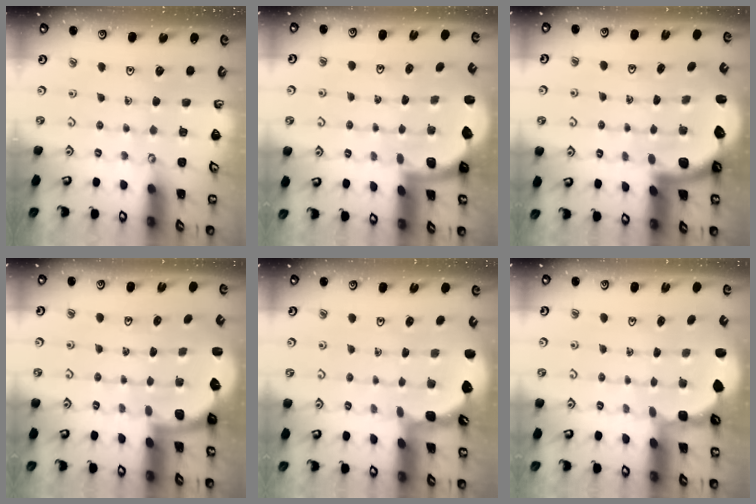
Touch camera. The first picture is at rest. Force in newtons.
{"total": 2.0, "press": 2.0, "slide": 0.5}
{"total": 2.9, "press": 2.9, "slide": 0.5}
{"total": 2.3, "press": 2.0, "slide": 1.2}
{"total": 2.0, "press": 2.0, "slide": 0.2}
{"total": 2.6, "press": 1.9, "slide": 1.8}